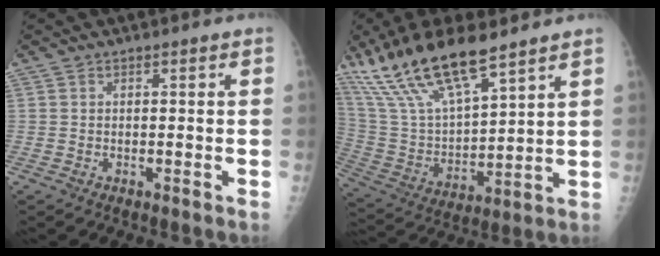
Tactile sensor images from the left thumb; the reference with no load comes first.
{"total": 20.2, "force": [14.4, 5.6, 13.0], "torque": [-0.243, -0.049, 0.284]}